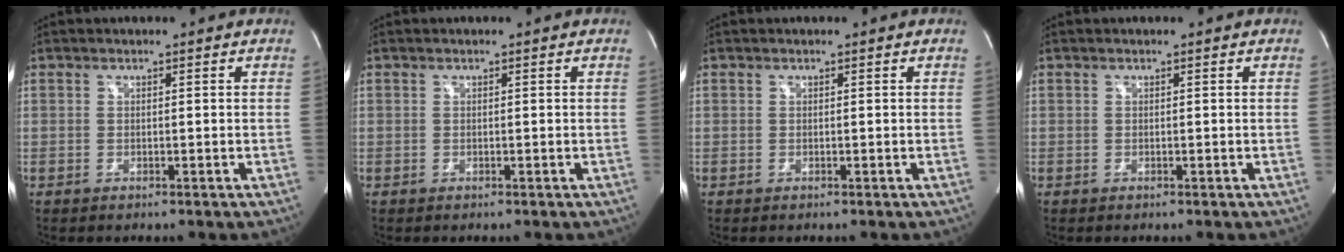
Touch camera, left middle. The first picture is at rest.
{"total": 0.0}
{"total": 0.0}
{"total": 0.0}